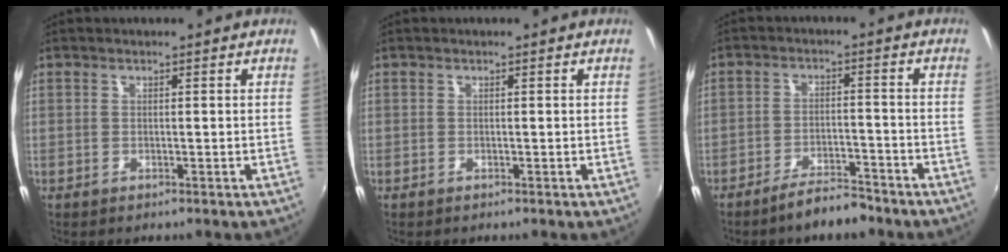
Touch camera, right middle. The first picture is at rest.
{"total": 0.0}
{"total": 6.1, "force": [-5.2, 1.6, 2.8], "torque": [-0.065, 0.008, -0.079]}